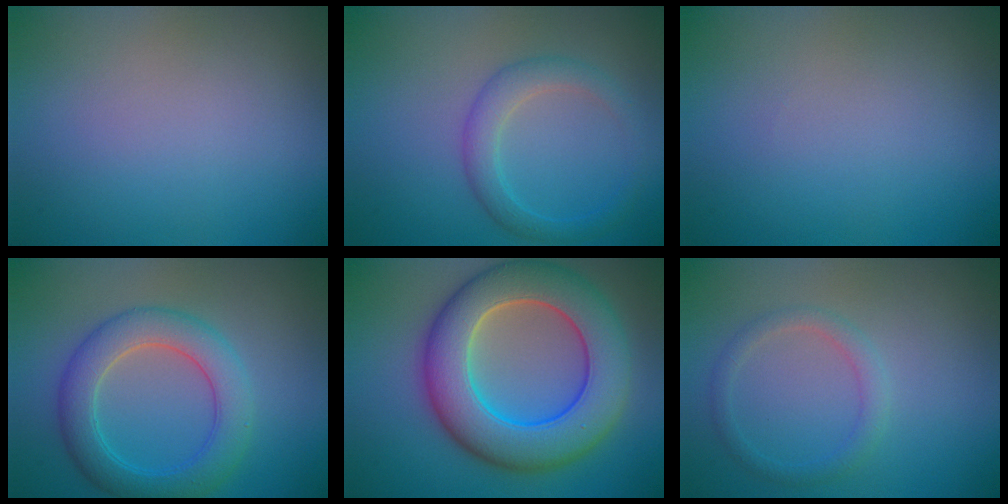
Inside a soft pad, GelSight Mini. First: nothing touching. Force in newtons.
{"total": 2.8, "press": 2.8, "slide": 0.2}
{"total": 0.0}
{"total": 5.3, "press": 5.3, "slide": 0.3}
{"total": 11.0, "press": 11.0, "slide": 0.6}
{"total": 1.7, "press": 1.7, "slide": 0.1}